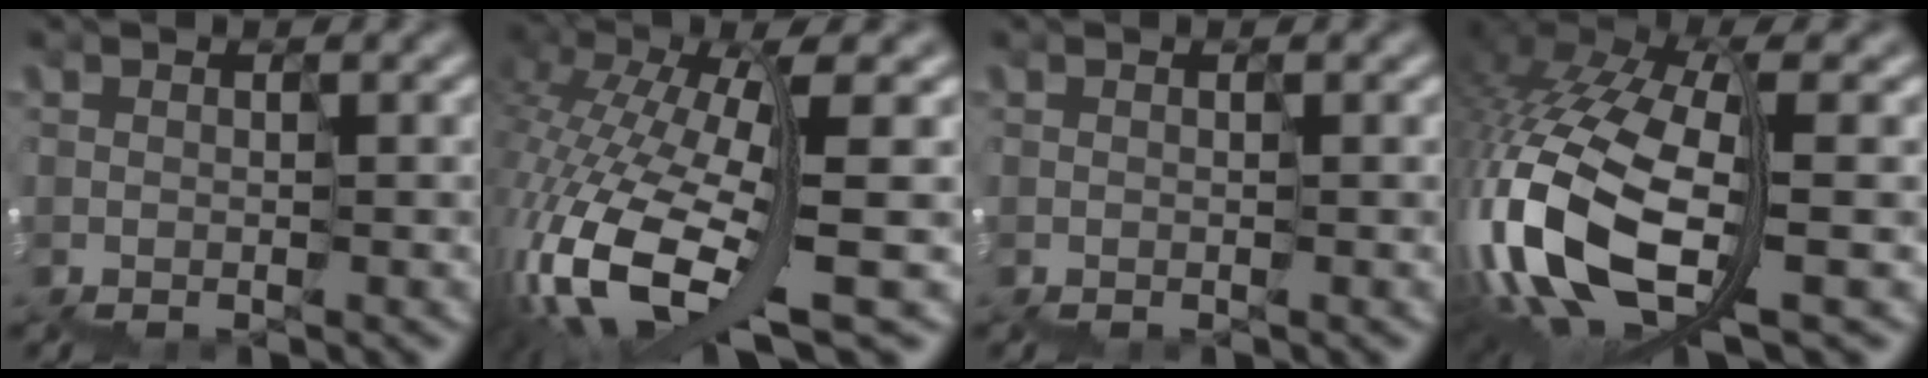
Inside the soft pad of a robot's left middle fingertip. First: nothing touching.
{"total": 9.4, "force": [-3.2, 3.1, 8.3], "torque": [-0.210, 0.002, -0.057]}
{"total": 0.0}
{"total": 10.8, "force": [-3.0, 5.7, 8.6], "torque": [-0.232, -0.006, -0.050]}